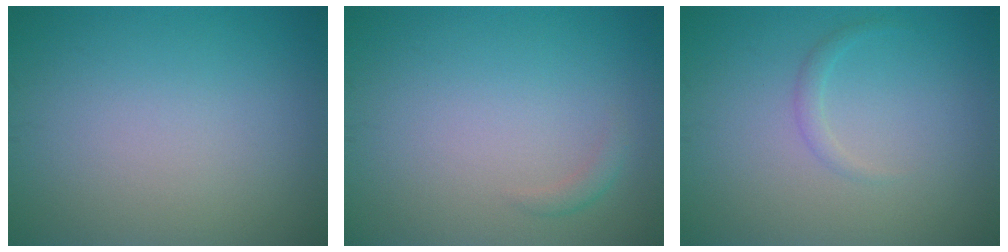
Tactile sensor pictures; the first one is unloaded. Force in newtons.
{"total": 0.9, "press": 0.9, "slide": 0.0}
{"total": 1.0, "press": 1.0, "slide": 0.1}